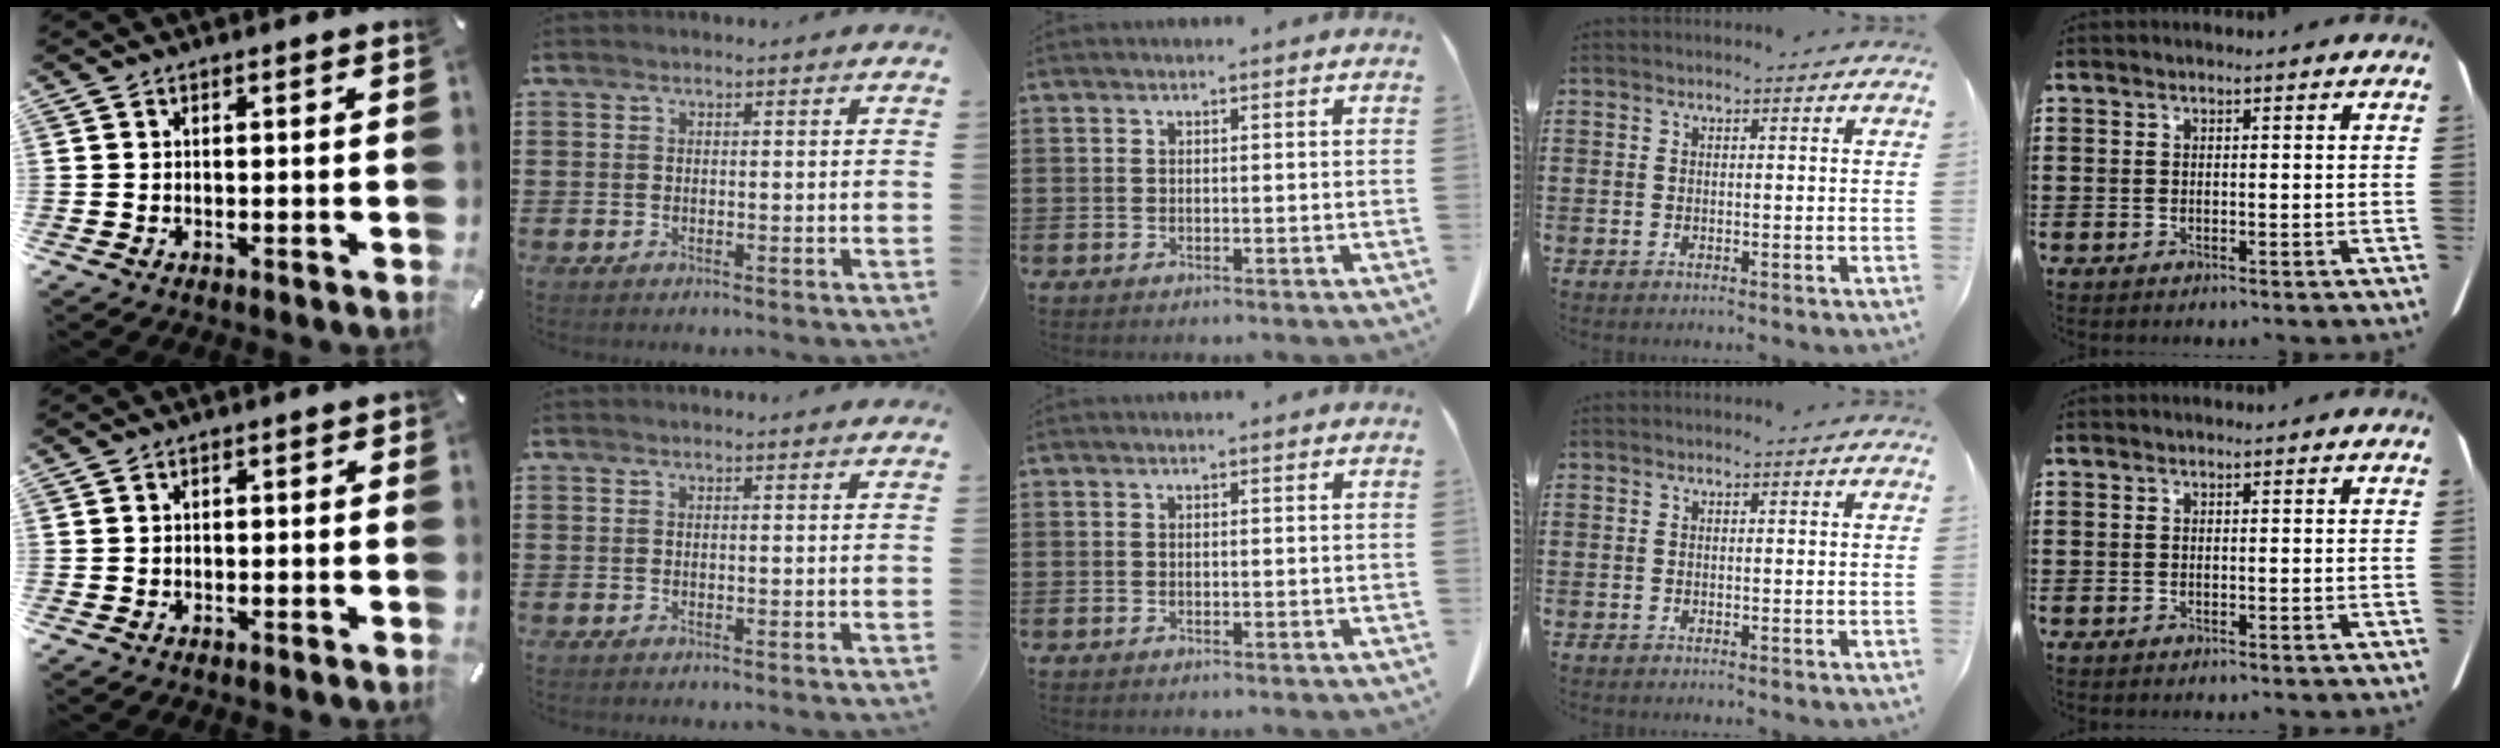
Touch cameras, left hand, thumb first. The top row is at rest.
{"thumb": {"total": 1.6, "force": [-1.1, 0.9, 0.7], "torque": [-0.013, 0.007, -0.023]}}